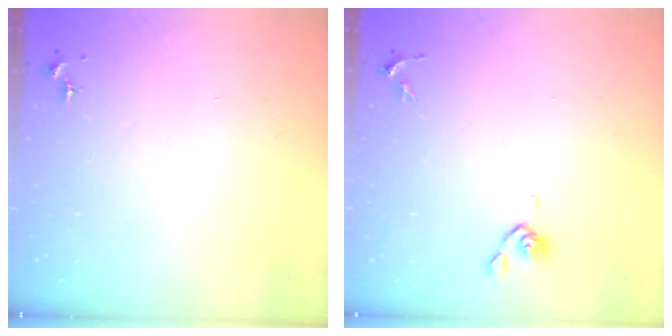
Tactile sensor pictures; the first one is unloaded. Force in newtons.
{"total": 5.1, "press": 4.9, "slide": 1.2}